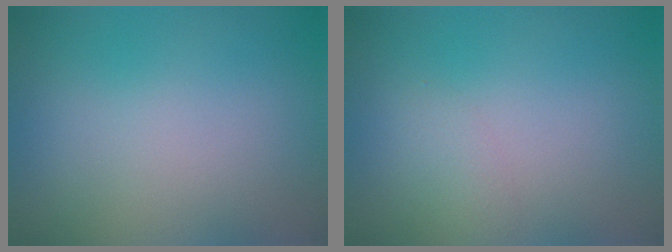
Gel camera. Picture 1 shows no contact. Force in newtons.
{"total": 1.0, "press": 1.0, "slide": 0.1}